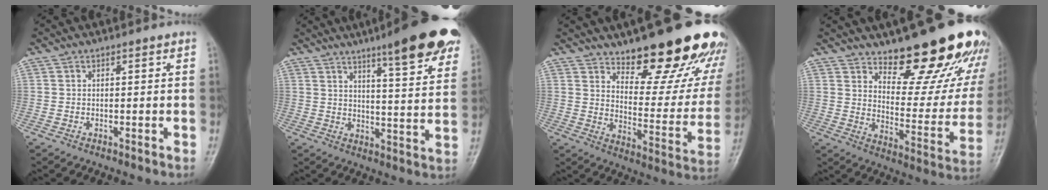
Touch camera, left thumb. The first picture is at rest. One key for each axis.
{"total": 16.6, "fx": 10.5, "fy": 3.0, "fz": 12.5, "tx": -0.139, "ty": -0.047, "tz": 0.139}
{"total": 22.8, "fx": 16.6, "fy": 7.7, "fz": 13.6, "tx": -0.129, "ty": -0.118, "tz": 0.228}
{"total": 22.5, "fx": 16.7, "fy": 8.0, "fz": 12.9, "tx": -0.119, "ty": -0.124, "tz": 0.228}